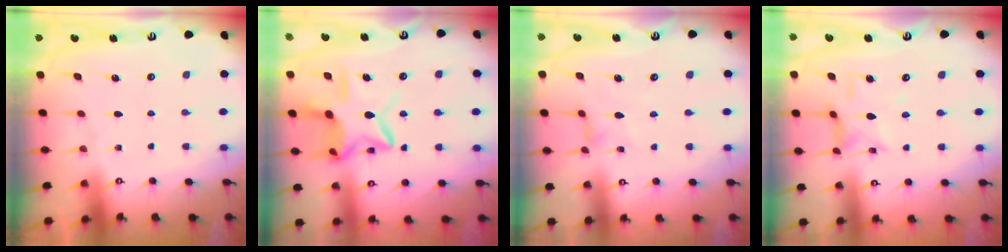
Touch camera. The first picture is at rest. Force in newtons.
{"total": 13.5, "press": 13.5, "slide": 1.1}
{"total": 1.7, "press": 1.6, "slide": 0.4}
{"total": 6.4, "press": 6.3, "slide": 0.5}